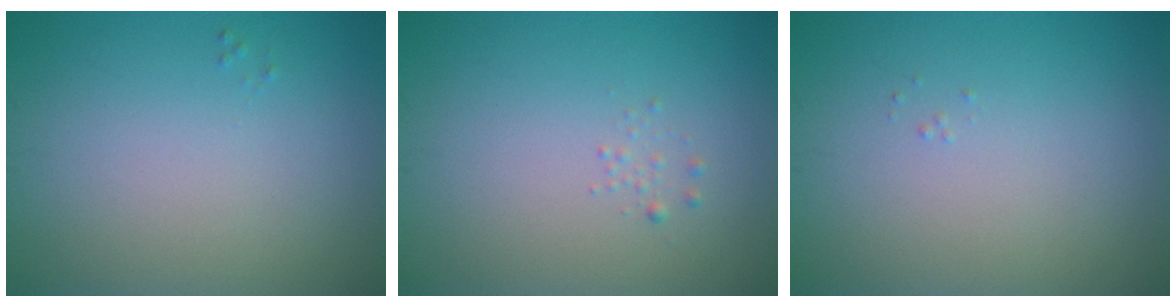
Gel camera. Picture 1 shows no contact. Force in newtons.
{"total": 0.6, "press": 0.6, "slide": 0.0}
{"total": 0.0}